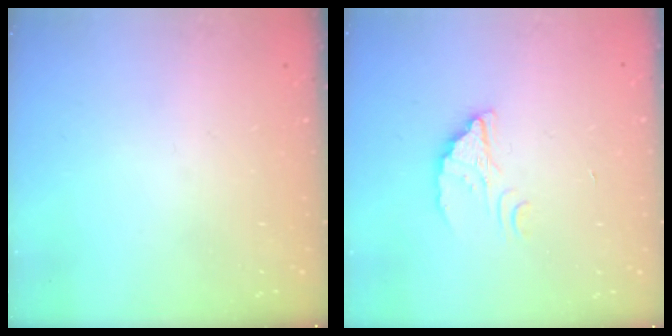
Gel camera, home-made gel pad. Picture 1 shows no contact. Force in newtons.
{"total": 2.5, "press": 2.5, "slide": 0.1}